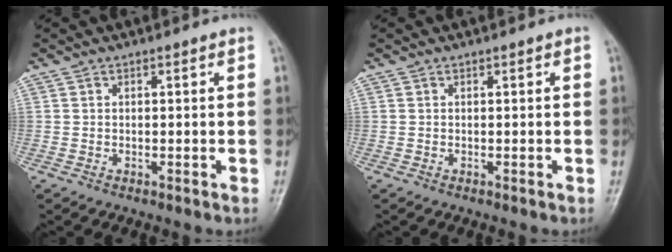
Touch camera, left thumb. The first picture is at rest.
{"total": 0.0}